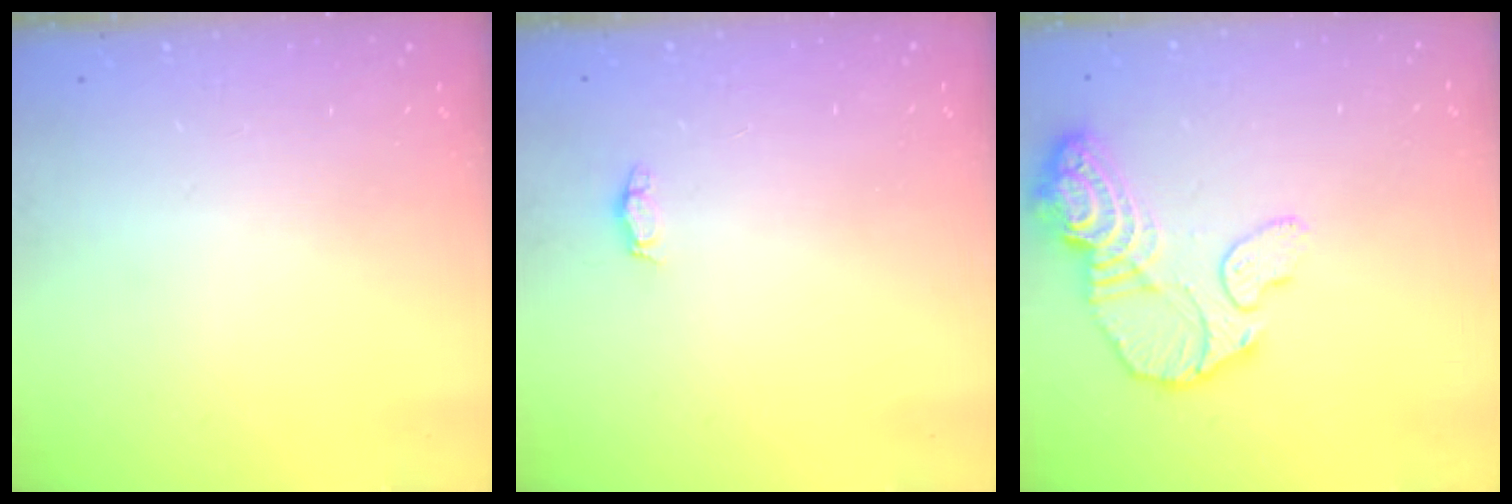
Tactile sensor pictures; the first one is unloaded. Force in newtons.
{"total": 2.9, "press": 2.9, "slide": 0.4}
{"total": 16.0, "press": 15.9, "slide": 1.4}